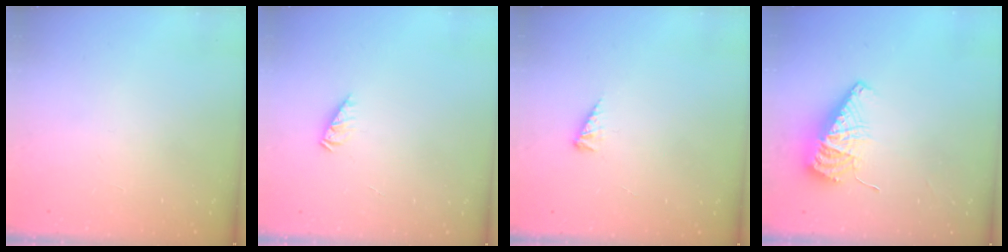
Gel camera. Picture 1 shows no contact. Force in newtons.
{"total": 2.0, "press": 2.0, "slide": 0.2}
{"total": 3.9, "press": 3.9, "slide": 0.5}
{"total": 10.8, "press": 10.7, "slide": 1.0}